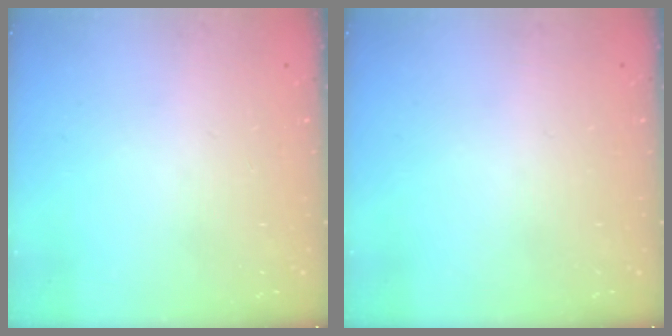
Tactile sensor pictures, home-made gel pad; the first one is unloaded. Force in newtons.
{"total": 0.0}